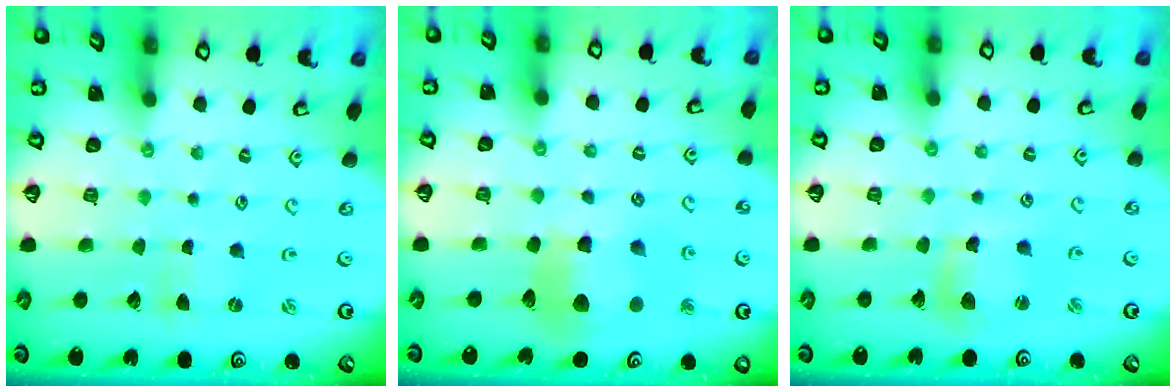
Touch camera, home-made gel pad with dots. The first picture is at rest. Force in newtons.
{"total": 10.5, "press": 10.4, "slide": 1.2}
{"total": 8.0, "press": 7.9, "slide": 1.1}